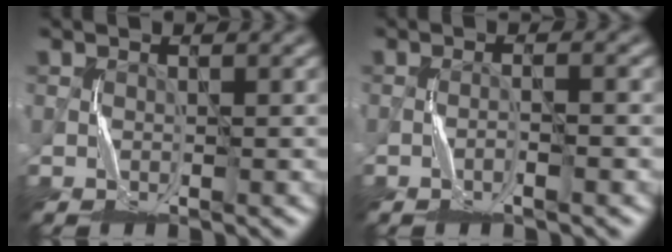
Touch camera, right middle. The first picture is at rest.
{"total": 1.4, "force": [-1.0, -0.2, 1.0], "torque": [-0.018, 0.008, -0.019]}